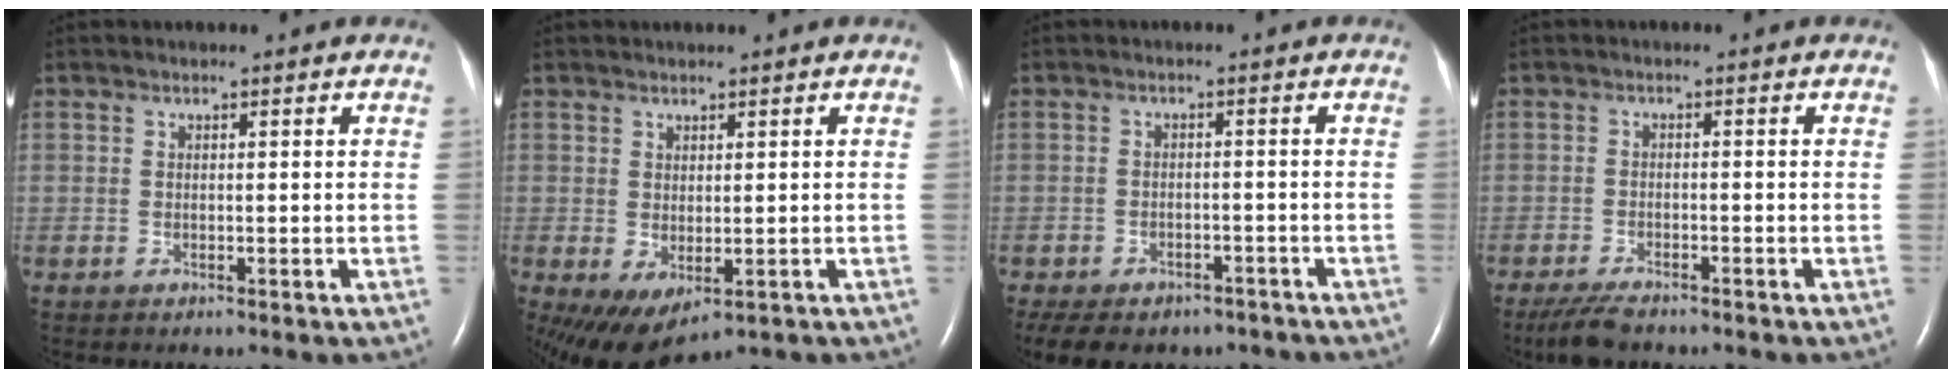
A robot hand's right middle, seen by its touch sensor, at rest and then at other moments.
{"total": 5.5, "force": [-2.6, 2.9, 3.9], "torque": [-0.061, -0.014, -0.030]}
{"total": 15.5, "force": [-11.8, 8.0, 6.1], "torque": [-0.156, -0.006, -0.143]}
{"total": 4.6, "force": [-3.8, 1.0, 2.4], "torque": [-0.053, -0.012, -0.066]}